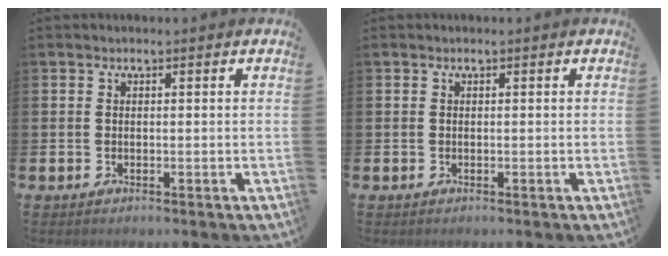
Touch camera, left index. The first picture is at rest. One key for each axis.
{"total": 0.0}